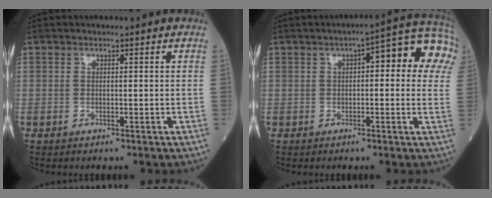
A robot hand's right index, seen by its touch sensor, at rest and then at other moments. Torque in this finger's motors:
{"motor_torque": [0.92, 0.02, 0.39, 0.09]}